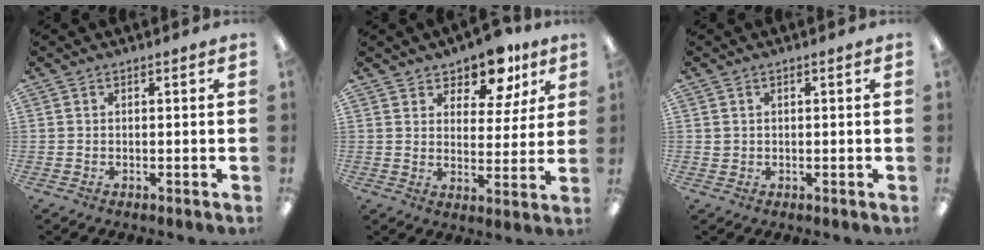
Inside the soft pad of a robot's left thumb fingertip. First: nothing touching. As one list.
[{"total": 10.4, "force": [8.3, 4.9, 4.0], "torque": [-0.064, -0.048, 0.149]}, {"total": 1.1, "force": [0.4, 1.0, 0.2], "torque": [-0.005, 0.005, 0.007]}]